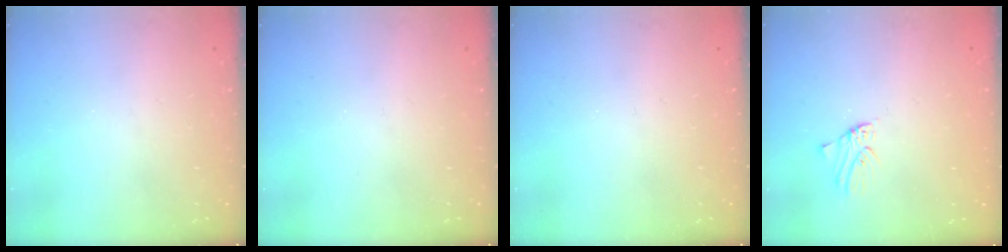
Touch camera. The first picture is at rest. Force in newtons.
{"total": 0.0}
{"total": 0.0}
{"total": 0.5, "press": 0.5, "slide": 0.1}